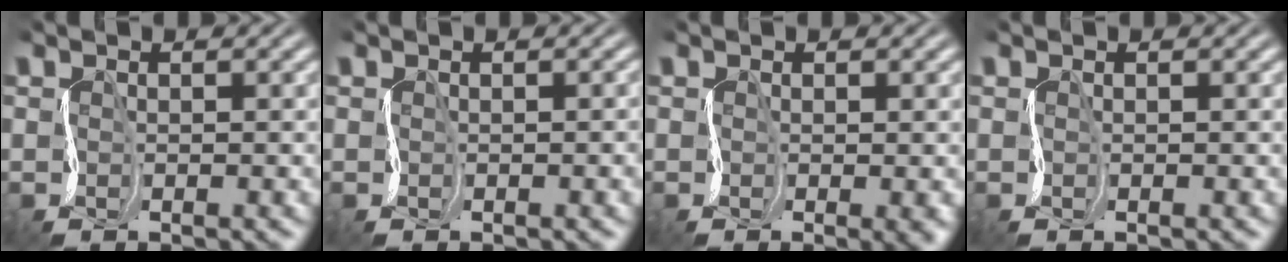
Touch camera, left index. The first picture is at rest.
{"total": 2.3, "force": [-0.4, 1.2, 1.9], "torque": [-0.007, 0.005, -0.007]}
{"total": 2.8, "force": [-0.7, 1.0, 2.5], "torque": [-0.041, -0.006, 0.003]}
{"total": 0.0}